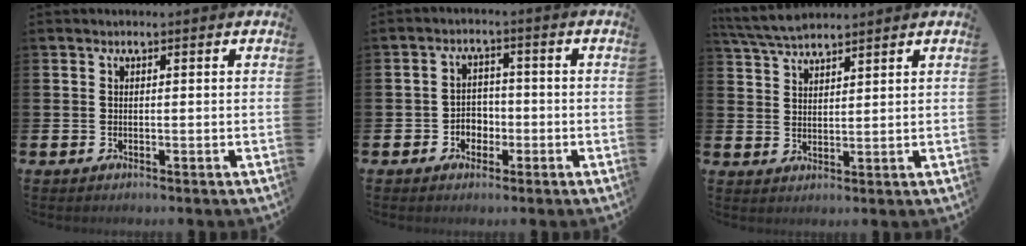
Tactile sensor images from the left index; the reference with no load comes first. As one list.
[{"total": 3.0, "force": [-1.5, 2.4, 0.9], "torque": [-0.023, 0.007, -0.034]}, {"total": 4.9, "force": [4.7, 0.6, 1.2], "torque": [-0.034, -0.018, 0.085]}]